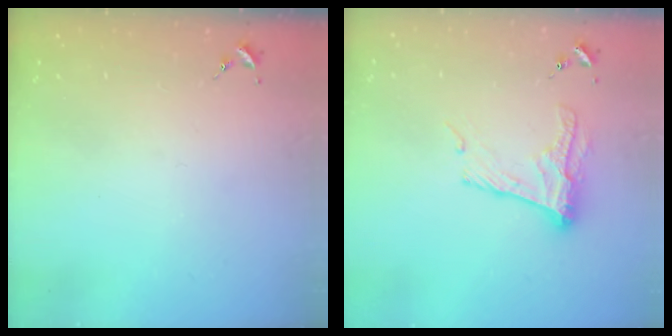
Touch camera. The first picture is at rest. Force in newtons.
{"total": 12.9, "press": 12.9, "slide": 0.8}